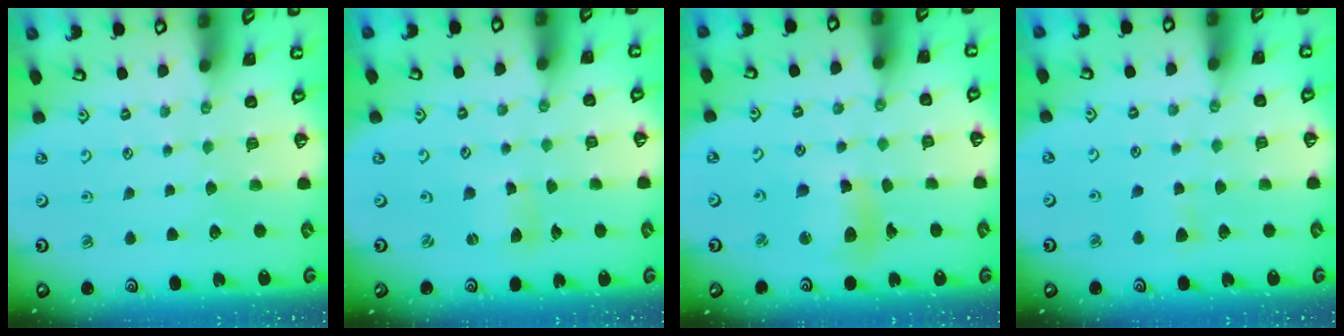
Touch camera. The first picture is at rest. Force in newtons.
{"total": 2.6, "press": 2.6, "slide": 0.1}
{"total": 11.3, "press": 11.1, "slide": 2.2}
{"total": 4.0, "press": 3.9, "slide": 0.4}